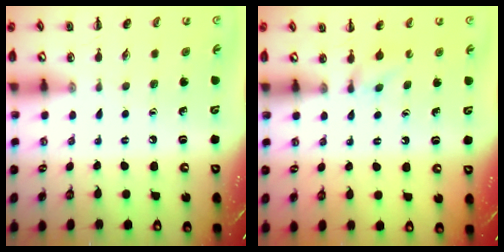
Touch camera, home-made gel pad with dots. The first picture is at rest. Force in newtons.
{"total": 2.9, "press": 2.7, "slide": 1.0}